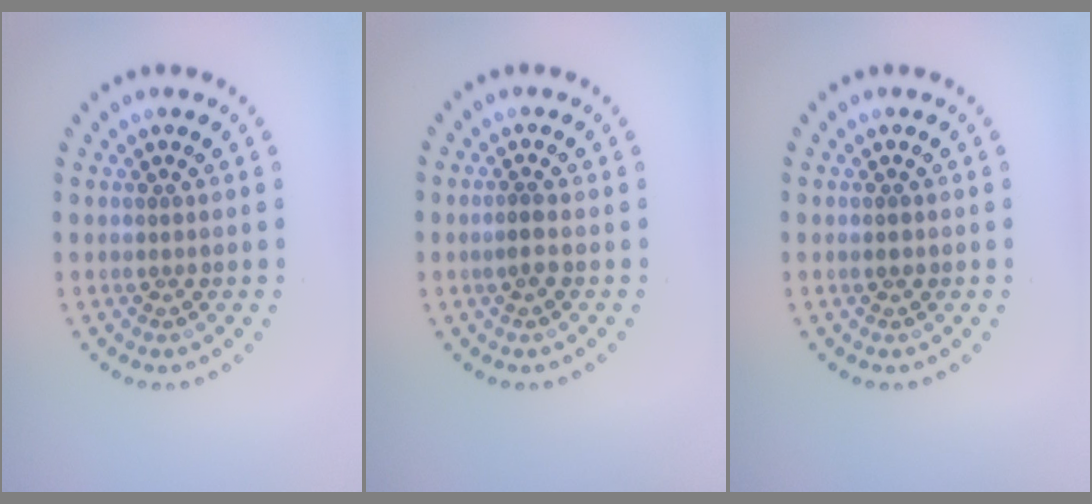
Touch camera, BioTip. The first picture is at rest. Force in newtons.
{"total": 1.2, "press": 1.1, "slide": 0.4}
{"total": 0.9, "press": 0.9, "slide": 0.1}